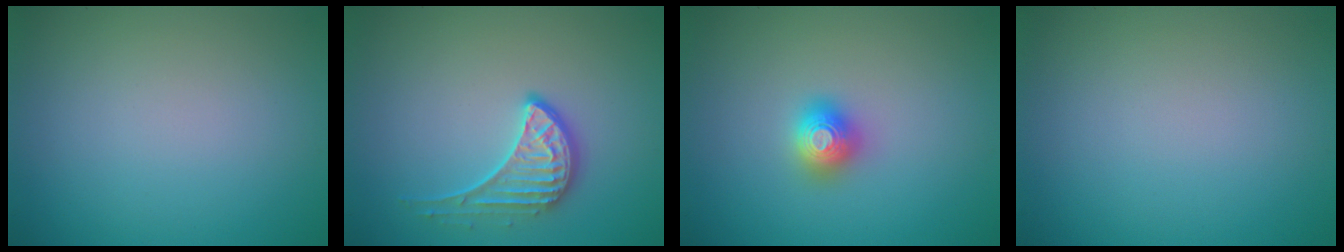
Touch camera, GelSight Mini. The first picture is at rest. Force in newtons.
{"total": 2.7, "press": 2.2, "slide": 1.6}
{"total": 2.0, "press": 2.0, "slide": 0.2}
{"total": 0.0}